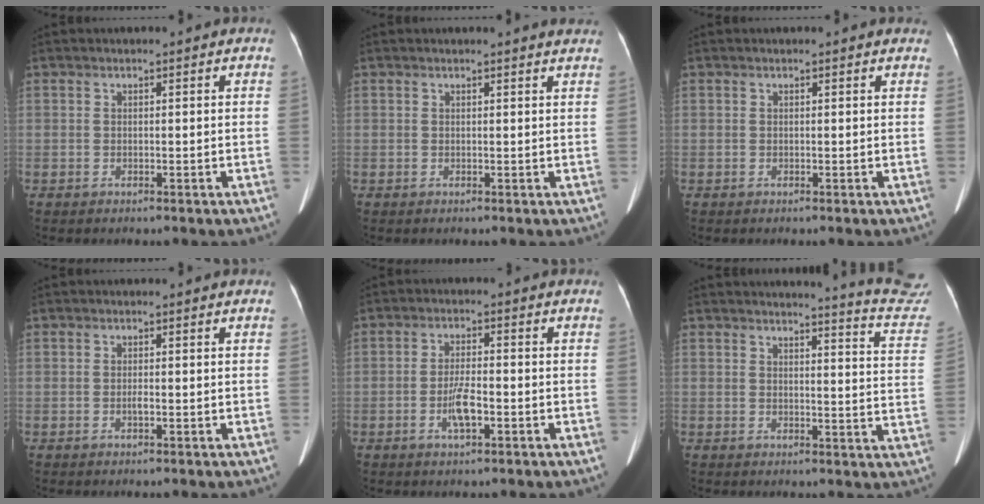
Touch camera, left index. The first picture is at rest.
{"total": 2.6, "force": [2.5, -0.1, 0.5], "torque": [-0.012, -0.008, 0.014]}
{"total": 1.1, "force": [1.0, 0.3, 0.1], "torque": [-0.012, -0.002, 0.000]}
{"total": 0.8, "force": [-0.3, 0.1, 0.7], "torque": [-0.017, 0.000, -0.003]}
{"total": 4.3, "force": [-1.7, 1.0, 3.8], "torque": [-0.077, 0.003, -0.029]}
{"total": 12.8, "force": [12.7, -1.3, 1.0], "torque": [-0.002, -0.120, 0.111]}